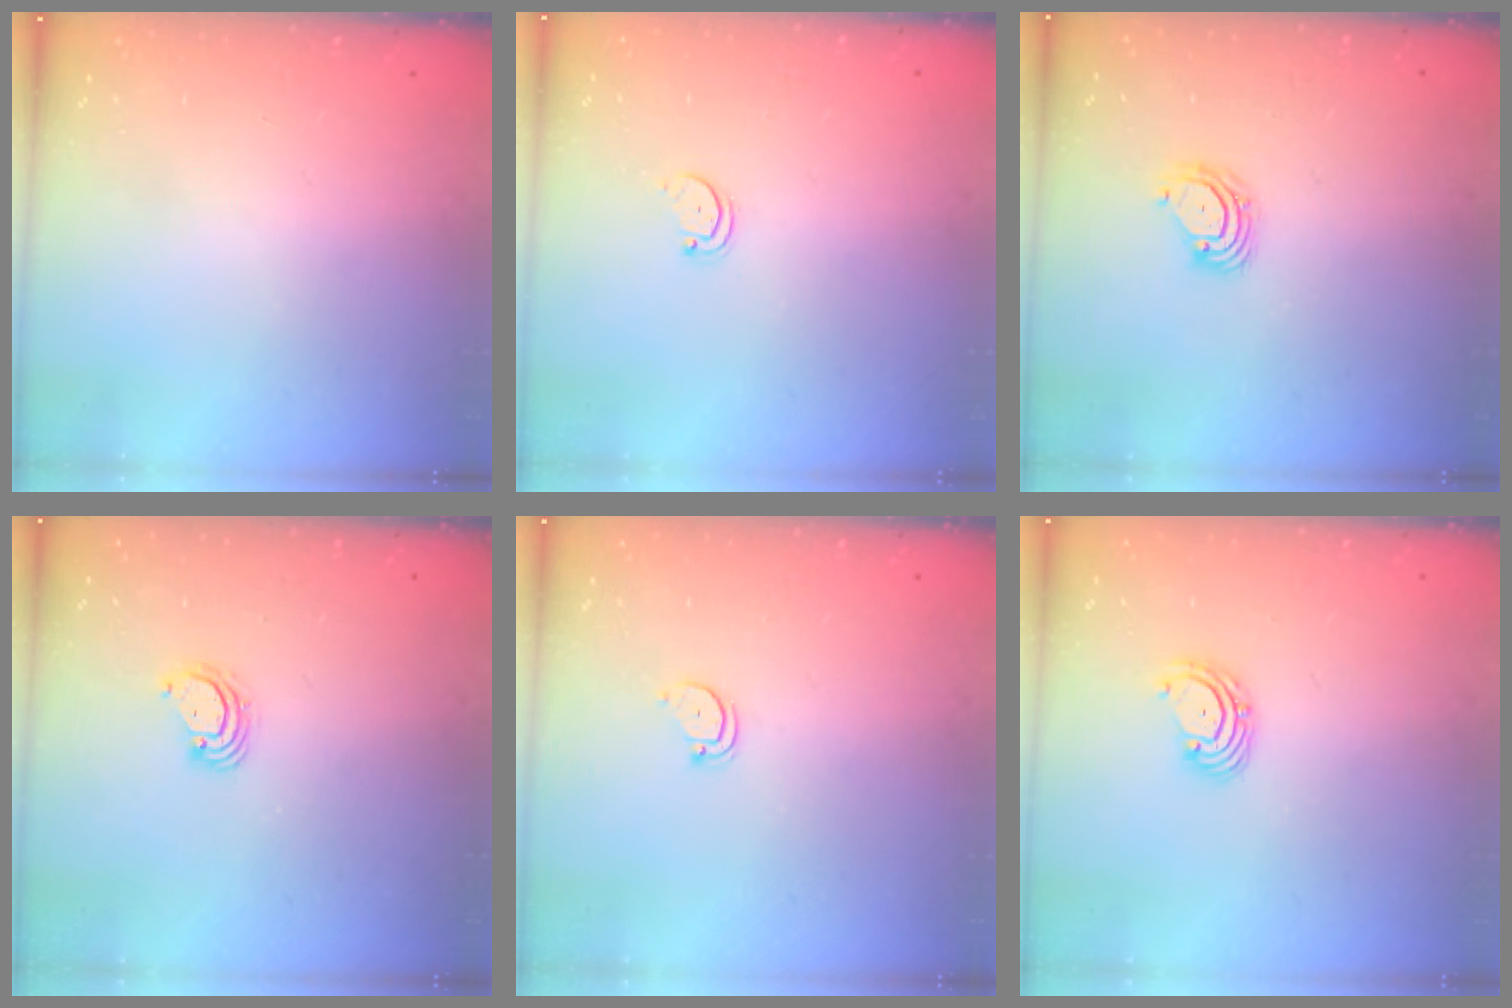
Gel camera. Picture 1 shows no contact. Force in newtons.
{"total": 1.6, "press": 1.6, "slide": 0.4}
{"total": 3.9, "press": 3.9, "slide": 0.3}
{"total": 3.0, "press": 3.0, "slide": 0.2}
{"total": 2.3, "press": 2.3, "slide": 0.2}
{"total": 3.3, "press": 3.3, "slide": 0.5}